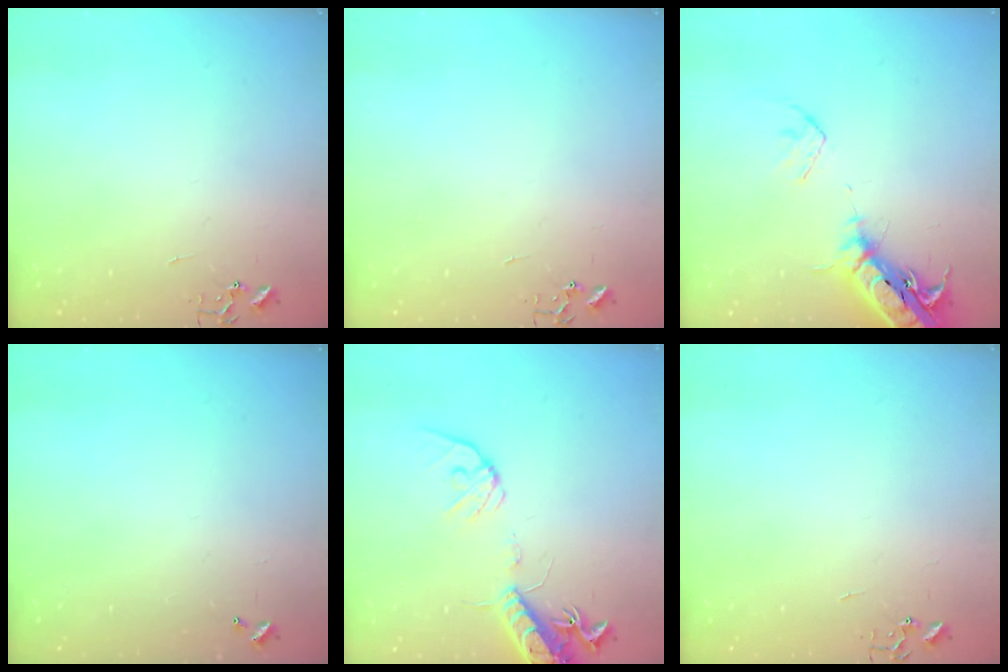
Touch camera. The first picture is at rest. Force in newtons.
{"total": 0.0}
{"total": 18.4, "press": 17.9, "slide": 4.4}
{"total": 0.0}
{"total": 16.4, "press": 16.1, "slide": 3.0}
{"total": 0.0}